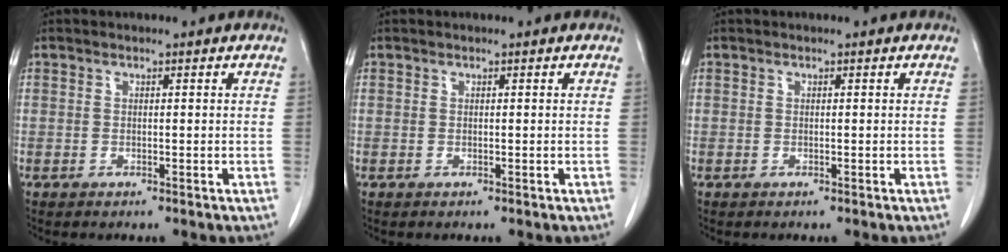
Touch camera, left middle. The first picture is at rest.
{"total": 0.0}
{"total": 0.0}